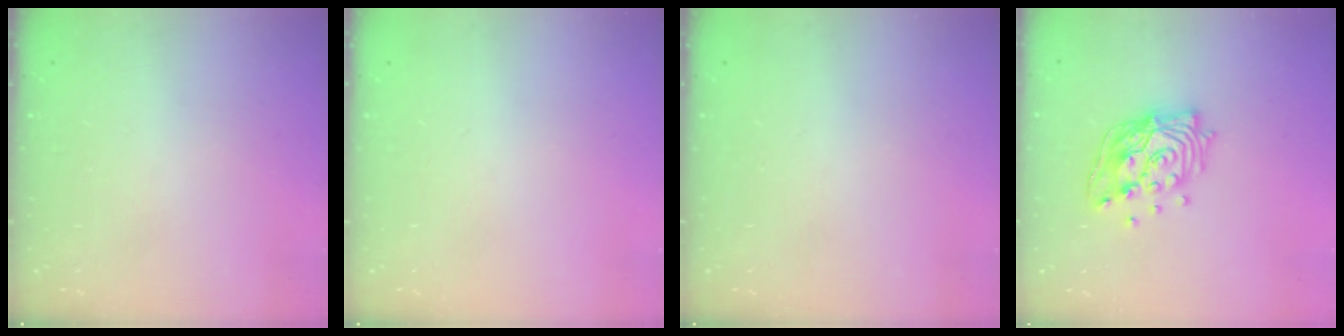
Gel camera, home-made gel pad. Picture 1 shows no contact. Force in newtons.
{"total": 0.0}
{"total": 0.0}
{"total": 16.5, "press": 16.1, "slide": 3.6}